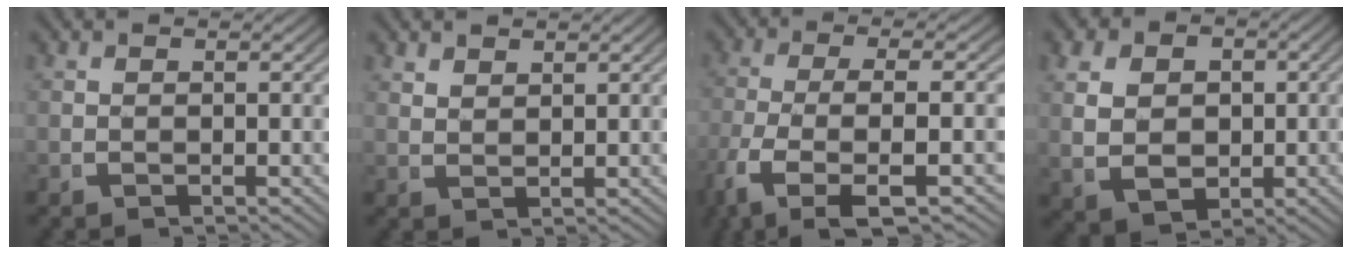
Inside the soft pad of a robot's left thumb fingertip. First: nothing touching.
{"total": 1.8, "force": [1.8, 0.1, 0.3], "torque": [0.001, 0.001, 0.041]}
{"total": 9.2, "force": [-2.7, 4.4, 7.6], "torque": [-0.177, -0.034, -0.018]}
{"total": 7.6, "force": [0.2, 6.0, 4.6], "torque": [-0.092, -0.028, 0.018]}